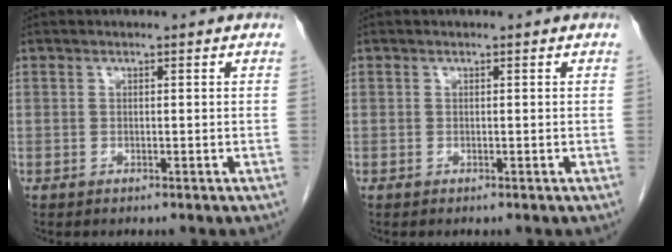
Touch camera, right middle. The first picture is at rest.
{"total": 0.0}